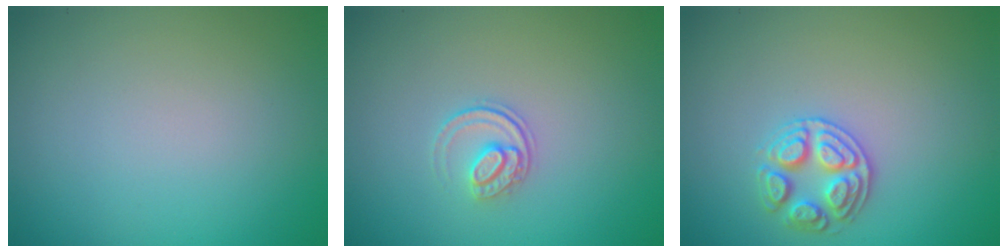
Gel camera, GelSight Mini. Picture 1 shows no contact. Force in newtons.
{"total": 1.5, "press": 1.1, "slide": 1.1}
{"total": 2.6, "press": 2.6, "slide": 0.4}